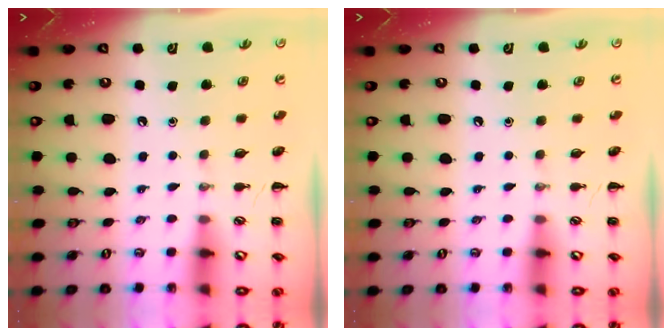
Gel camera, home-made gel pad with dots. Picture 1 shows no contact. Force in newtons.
{"total": 0.0}